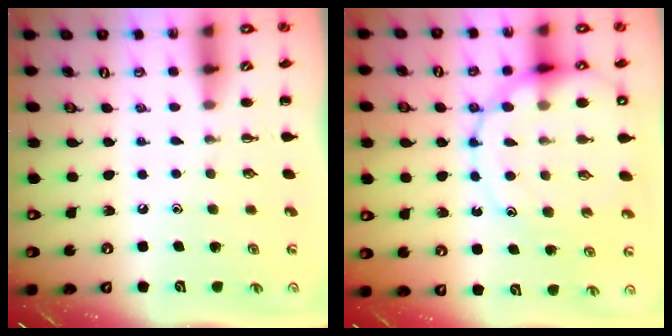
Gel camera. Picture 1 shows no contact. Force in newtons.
{"total": 16.6, "press": 16.4, "slide": 2.5}